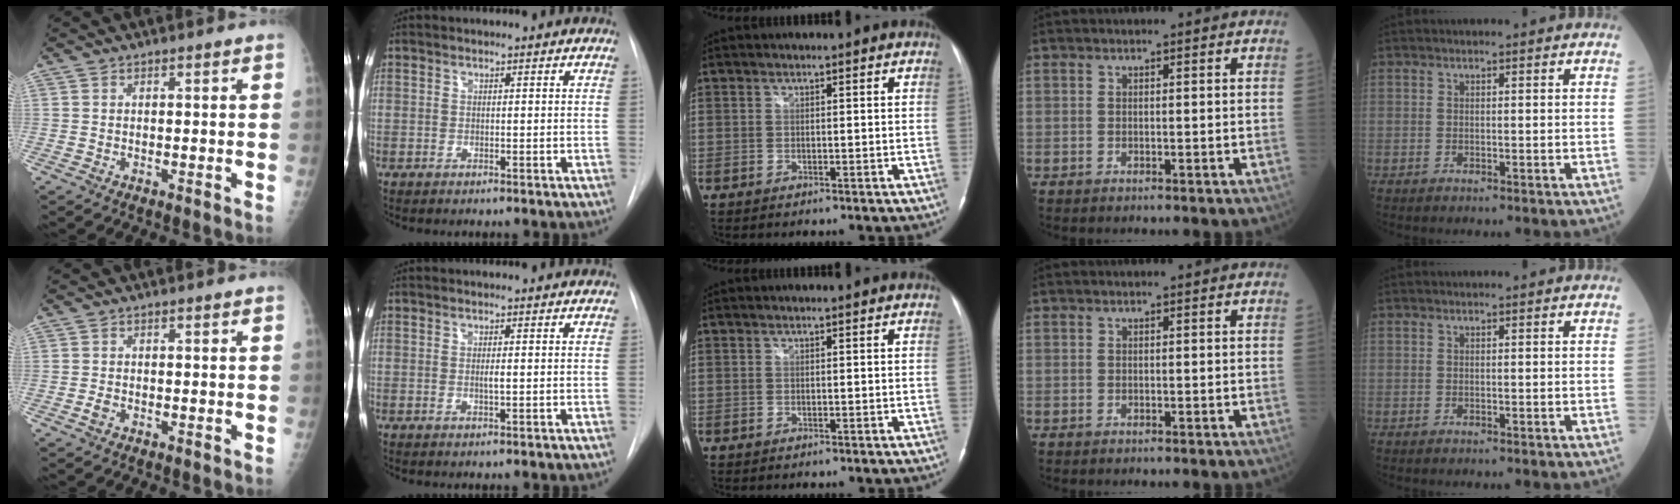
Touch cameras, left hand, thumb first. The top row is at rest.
{"thumb": {"total": 1.1, "force": [-0.4, 0.7, 0.7], "torque": [-0.016, -0.001, -0.009]}, "index": {"total": 0.8, "force": [0.1, 0.0, 0.7], "torque": [-0.016, -0.003, 0.004]}}